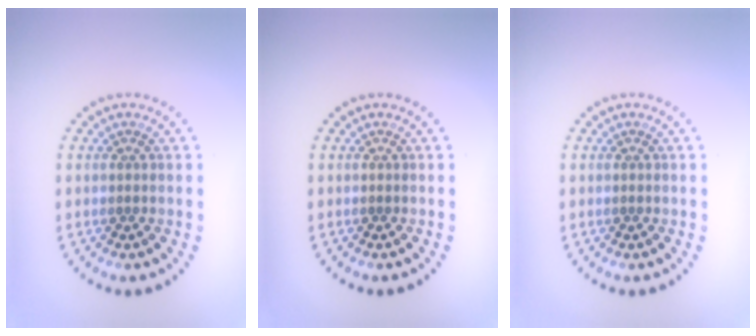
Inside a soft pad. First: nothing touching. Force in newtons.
{"total": 0.0}
{"total": 0.0}